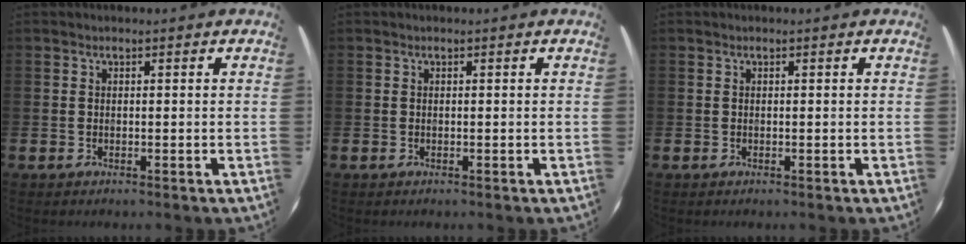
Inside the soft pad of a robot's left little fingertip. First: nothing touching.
{"total": 0.0}
{"total": 0.0}